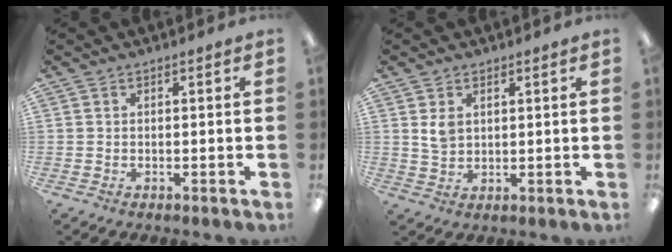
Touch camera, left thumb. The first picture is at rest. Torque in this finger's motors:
{"motor_torque": [0.35, 1.21, 0.65, -0.66, 0.06]}